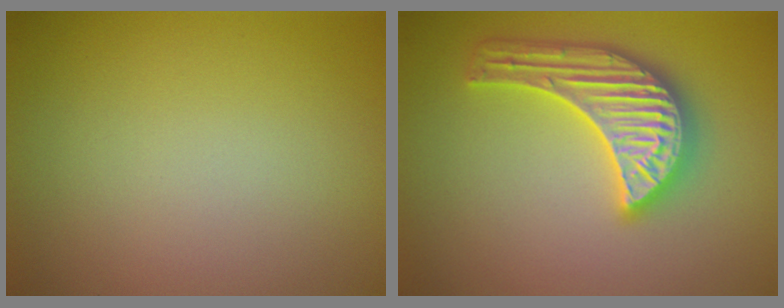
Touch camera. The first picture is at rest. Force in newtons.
{"total": 5.6, "press": 5.5, "slide": 0.7}